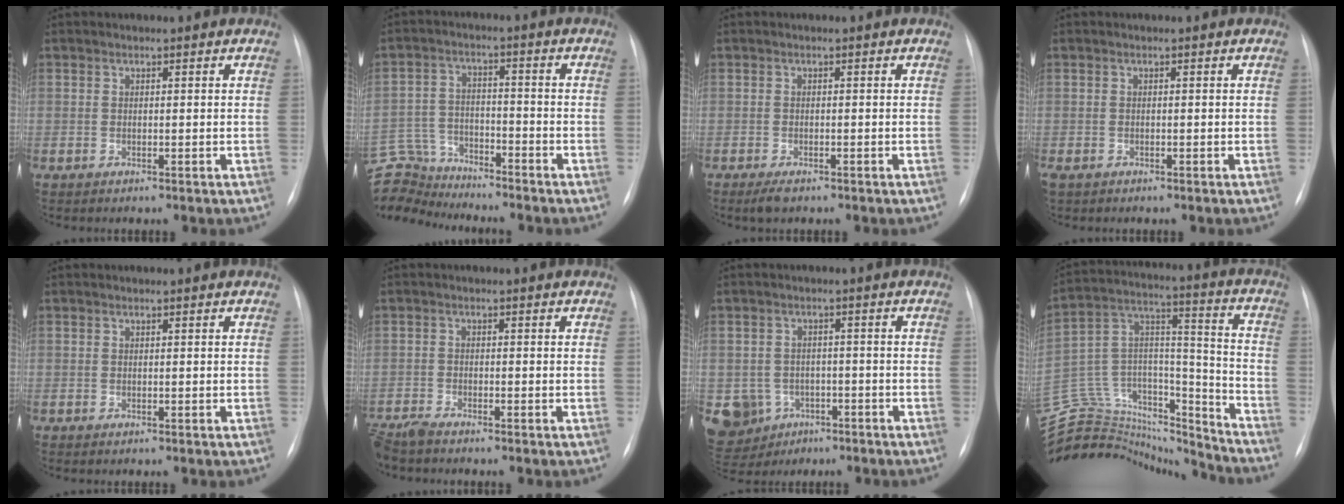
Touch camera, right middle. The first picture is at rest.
{"total": 10.7, "force": [-10.5, 2.2, 0.1], "torque": [-0.015, 0.024, -0.195]}
{"total": 1.9, "force": [-1.3, 0.8, 1.2], "torque": [-0.027, -0.003, -0.019]}
{"total": 1.4, "force": [-0.7, 1.0, 0.6], "torque": [-0.015, 0.000, -0.006]}
{"total": 0.0}
{"total": 4.0, "force": [-3.6, 0.5, 1.5], "torque": [-0.027, -0.015, -0.069]}
{"total": 10.4, "force": [-4.8, 8.9, 2.4], "torque": [-0.072, 0.014, -0.061]}
{"total": 31.1, "force": [-28.9, 7.8, 8.5], "torque": [-0.193, 0.022, -0.448]}